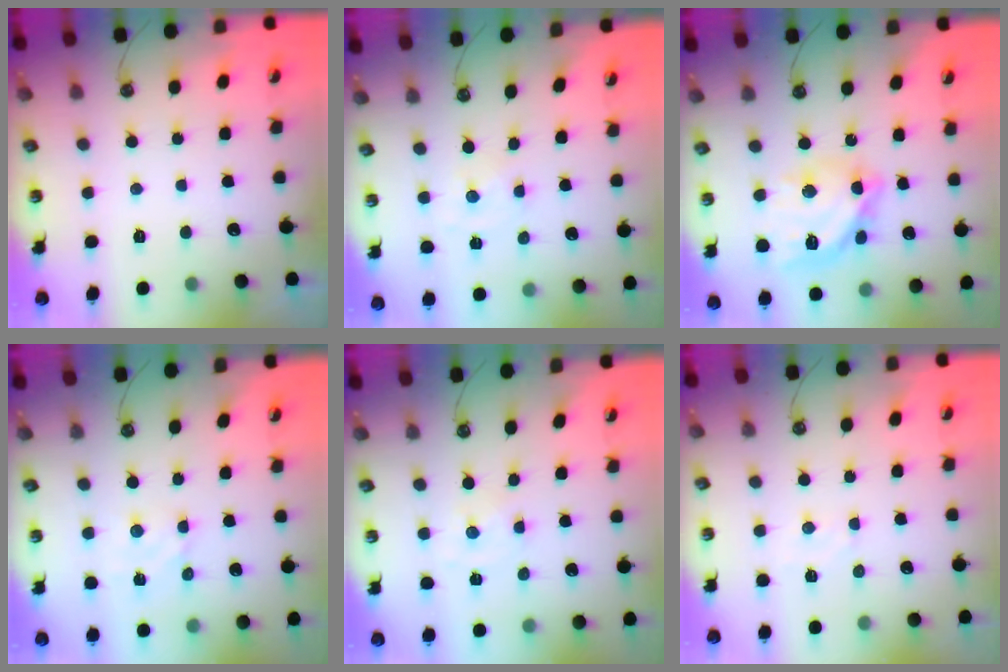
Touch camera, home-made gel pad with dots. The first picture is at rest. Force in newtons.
{"total": 0.0}
{"total": 15.8, "press": 15.8, "slide": 1.1}
{"total": 3.1, "press": 3.1, "slide": 0.3}
{"total": 0.0}
{"total": 4.6, "press": 4.6, "slide": 0.5}